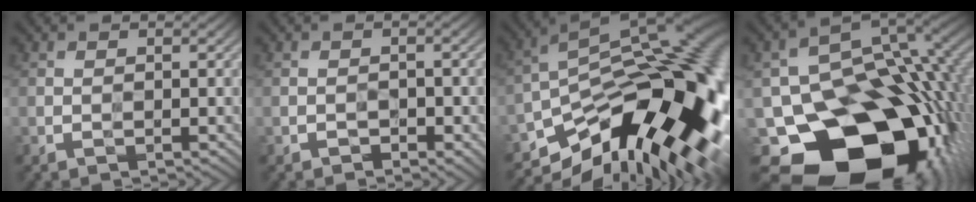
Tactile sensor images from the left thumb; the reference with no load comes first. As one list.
[{"total": 1.2, "force": [-0.8, 0.7, 0.5], "torque": [-0.006, 0.000, -0.015]}, {"total": 18.9, "force": [-8.0, 8.6, 14.9], "torque": [-0.225, -0.007, -0.134]}, {"total": 20.8, "force": [-8.3, 14.4, 12.5], "torque": [-0.226, -0.058, -0.115]}]